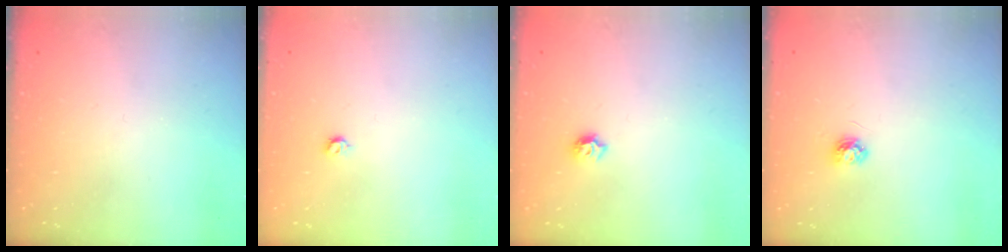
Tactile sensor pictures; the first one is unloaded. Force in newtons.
{"total": 3.4, "press": 3.4, "slide": 0.6}
{"total": 5.5, "press": 5.4, "slide": 0.7}
{"total": 3.9, "press": 3.9, "slide": 0.4}